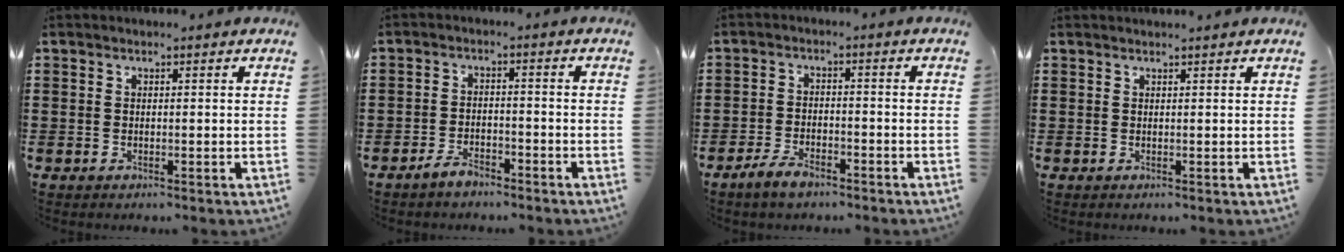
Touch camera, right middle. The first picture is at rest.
{"total": 3.1, "force": [-2.7, 1.1, 0.9], "torque": [-0.025, 0.004, -0.056]}
{"total": 3.7, "force": [-2.8, 1.3, 1.9], "torque": [-0.047, 0.002, -0.059]}
{"total": 0.8, "force": [0.8, -0.1, 0.1], "torque": [-0.002, 0.000, 0.015]}